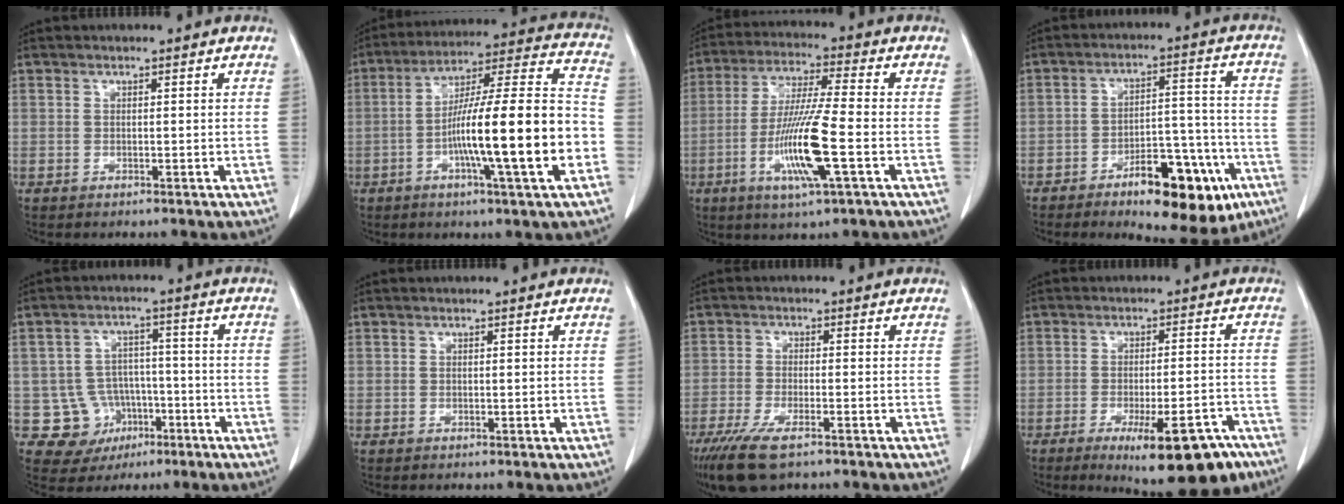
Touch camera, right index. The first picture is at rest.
{"total": 19.6, "force": [-4.9, 0.8, 19.0], "torque": [-0.289, 0.012, -0.079]}
{"total": 12.6, "force": [-3.6, 0.1, 12.0], "torque": [-0.239, -0.017, -0.072]}
{"total": 15.0, "force": [-8.5, 5.6, 11.0], "torque": [-0.129, 0.023, -0.117]}
{"total": 8.3, "force": [-2.7, 7.8, 1.2], "torque": [-0.016, 0.019, -0.030]}
{"total": 0.0}
{"total": 8.8, "force": [-6.0, 2.3, 6.0], "torque": [-0.105, -0.020, -0.097]}
{"total": 13.6, "force": [-8.9, 3.2, 9.8], "torque": [-0.094, 0.003, -0.122]}